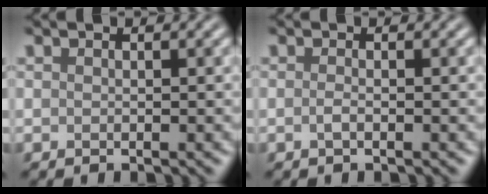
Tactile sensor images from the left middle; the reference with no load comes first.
{"total": 0.9, "force": [-0.3, 0.2, 0.7], "torque": [-0.015, -0.001, -0.008]}